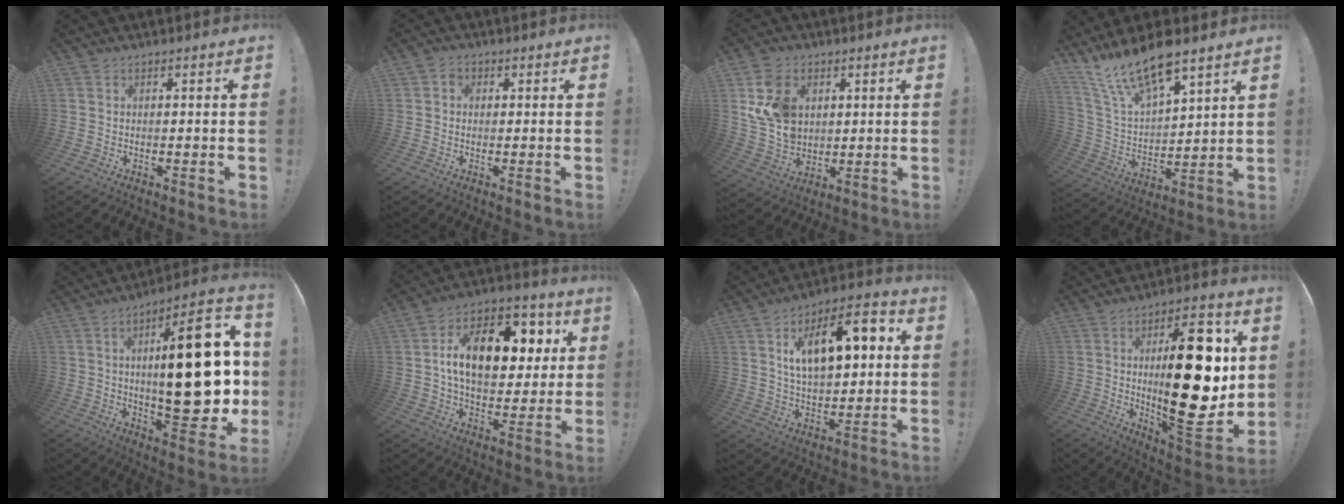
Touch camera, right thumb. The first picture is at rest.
{"total": 2.3, "force": [0.3, 2.0, 1.2], "torque": [-0.014, 0.000, 0.002]}
{"total": 14.5, "force": [4.6, 11.2, 8.1], "torque": [-0.152, -0.017, 0.092]}
{"total": 16.1, "force": [12.4, 5.1, 8.9], "torque": [-0.185, -0.094, 0.220]}
{"total": 27.6, "force": [1.5, 9.5, 25.9], "torque": [-0.388, -0.008, 0.022]}
{"total": 18.8, "force": [4.4, 11.0, 14.5], "torque": [-0.211, -0.007, 0.074]}
{"total": 16.4, "force": [5.0, 8.4, 13.1], "torque": [-0.193, -0.009, 0.082]}
{"total": 28.5, "force": [2.2, 11.3, 26.1], "torque": [-0.411, -0.016, 0.038]}